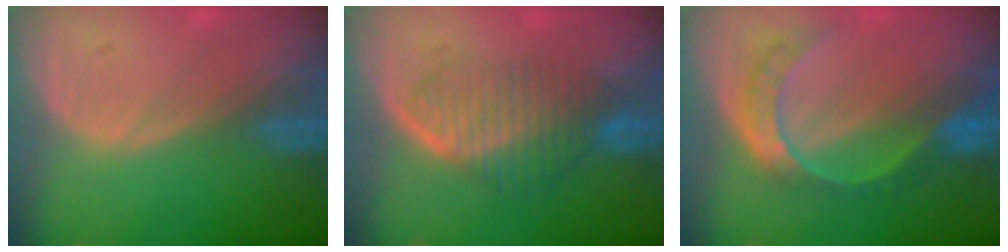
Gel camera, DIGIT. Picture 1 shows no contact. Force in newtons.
{"total": 6.3, "press": 6.2, "slide": 1.2}
{"total": 7.7, "press": 6.4, "slide": 4.3}